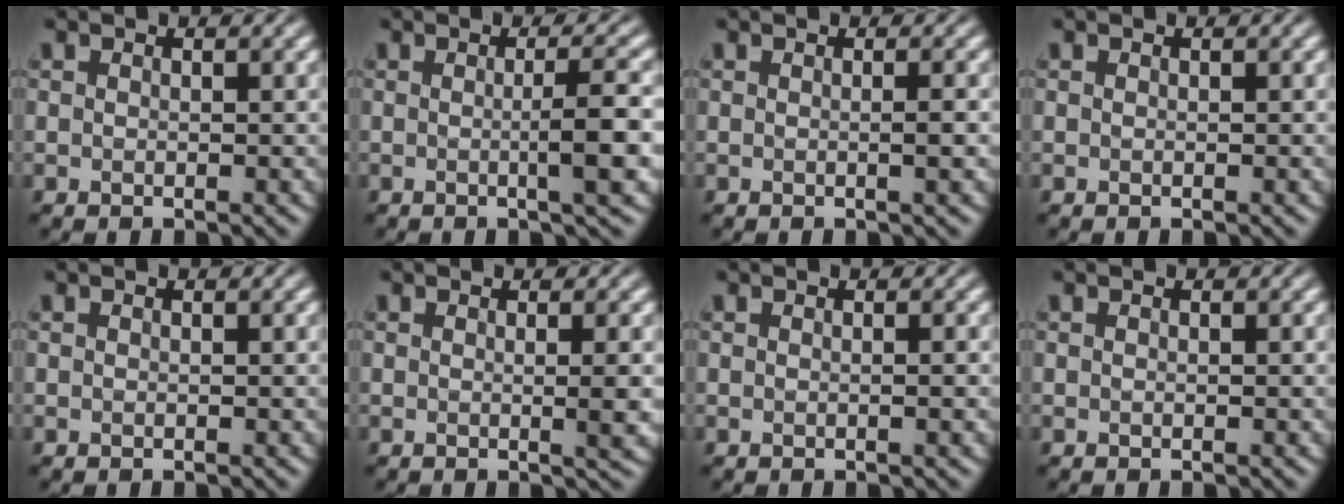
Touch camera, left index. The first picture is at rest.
{"total": 3.9, "force": [-1.6, 0.1, 3.6], "torque": [-0.065, 0.004, 0.001]}
{"total": 1.4, "force": [0.0, 0.5, 1.3], "torque": [-0.019, 0.007, -0.009]}
{"total": 0.0}
{"total": 0.0}
{"total": 1.8, "force": [0.4, 0.3, 1.7], "torque": [-0.036, 0.007, 0.007]}
{"total": 0.8, "force": [0.3, 0.4, 0.6], "torque": [-0.005, 0.005, -0.007]}
{"total": 0.0}